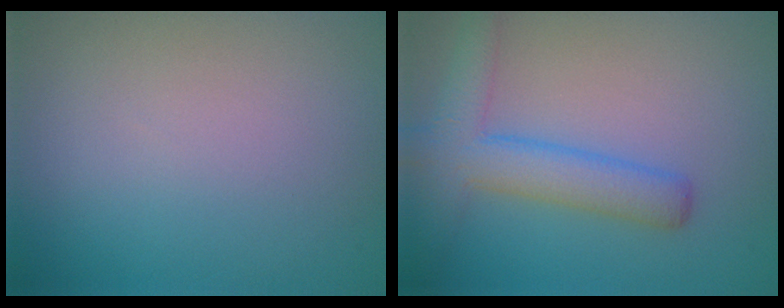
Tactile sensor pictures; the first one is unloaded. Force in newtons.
{"total": 4.8, "press": 4.8, "slide": 0.1}